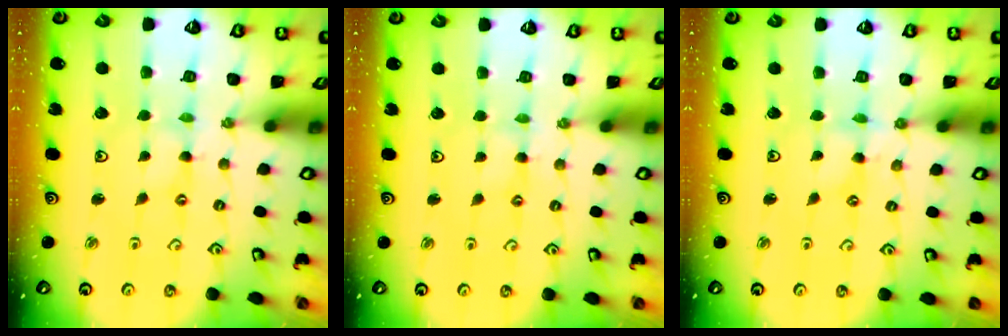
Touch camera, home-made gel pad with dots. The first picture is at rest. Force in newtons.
{"total": 2.4, "press": 2.4, "slide": 0.4}
{"total": 1.1, "press": 1.1, "slide": 0.1}